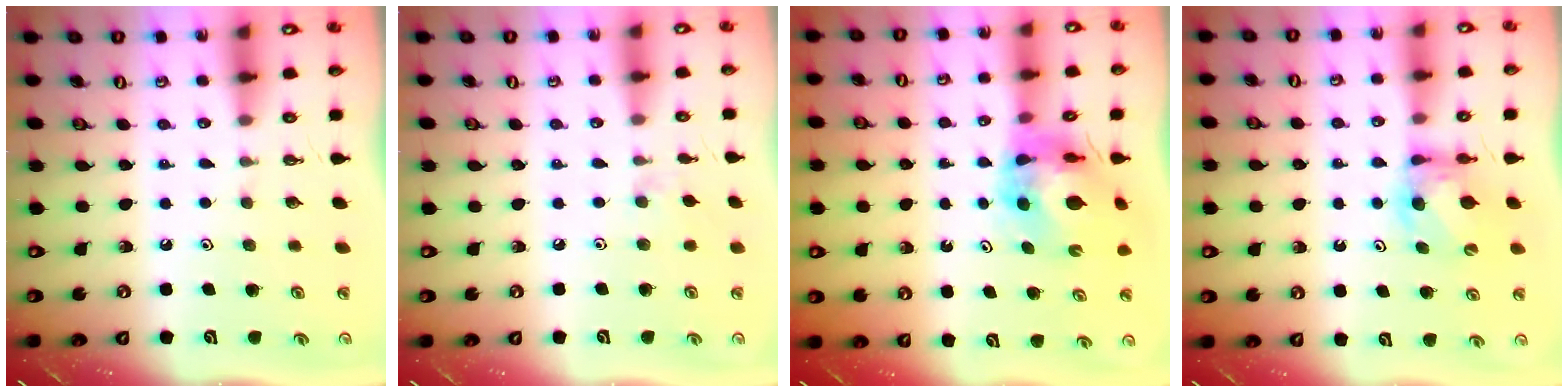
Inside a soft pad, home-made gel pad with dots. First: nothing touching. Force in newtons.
{"total": 2.9, "press": 2.9, "slide": 0.5}
{"total": 11.5, "press": 11.4, "slide": 1.3}
{"total": 6.4, "press": 6.4, "slide": 0.5}